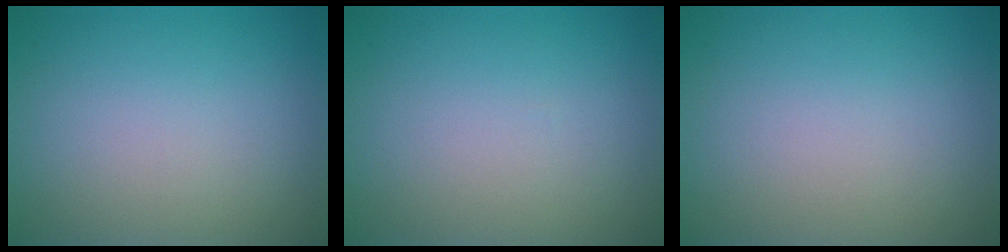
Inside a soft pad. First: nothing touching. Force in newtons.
{"total": 0.0}
{"total": 0.0}